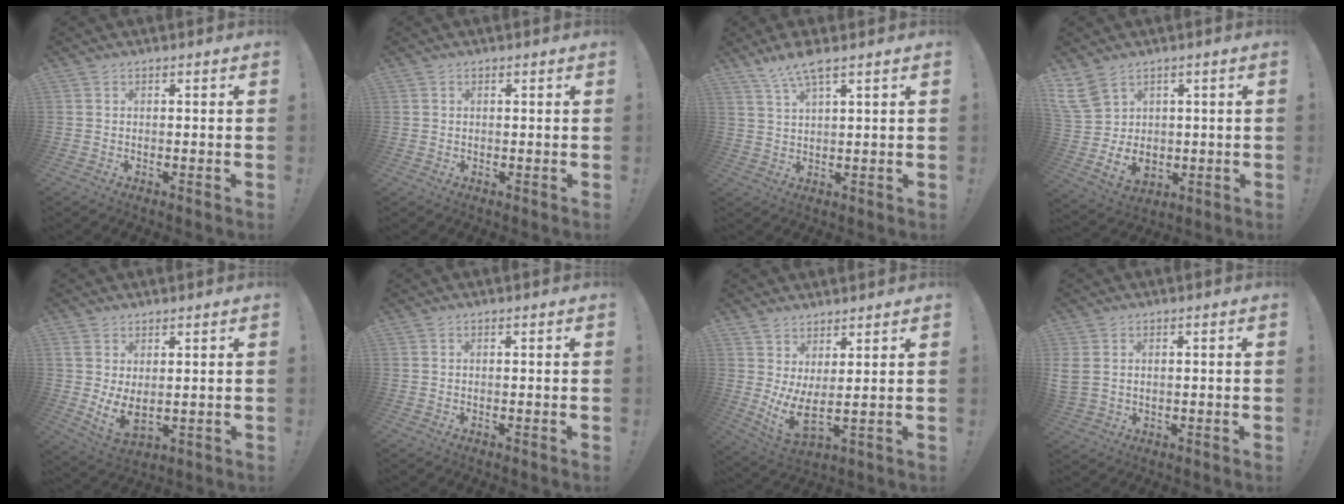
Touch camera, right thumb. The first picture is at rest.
{"total": 1.5, "force": [0.4, 1.4, -0.1], "torque": [0.013, -0.009, 0.005]}
{"total": 6.2, "force": [4.7, 1.0, 4.0], "torque": [-0.079, -0.020, 0.084]}
{"total": 10.6, "force": [4.4, 8.1, 5.2], "torque": [-0.114, -0.036, 0.092]}
{"total": 6.3, "force": [1.9, 3.2, 5.1], "torque": [-0.080, -0.025, 0.042]}
{"total": 0.0}
{"total": 6.6, "force": [2.5, 0.9, 6.0], "torque": [-0.102, -0.044, 0.044]}
{"total": 3.6, "force": [1.2, 2.9, 1.8], "torque": [-0.035, 0.001, 0.022]}